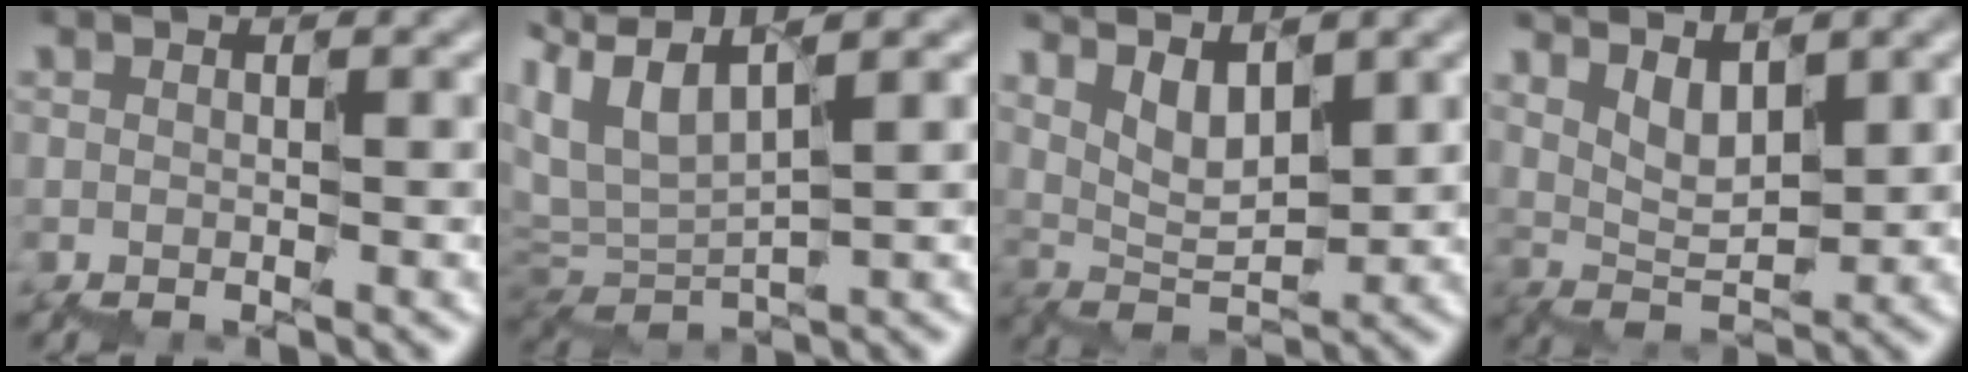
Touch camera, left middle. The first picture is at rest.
{"total": 4.8, "force": [3.7, 1.6, 2.6], "torque": [-0.079, 0.026, 0.070]}
{"total": 3.1, "force": [2.5, 1.1, 1.4], "torque": [-0.039, -0.001, 0.049]}
{"total": 2.6, "force": [2.3, 0.9, 1.0], "torque": [-0.030, 0.000, 0.046]}